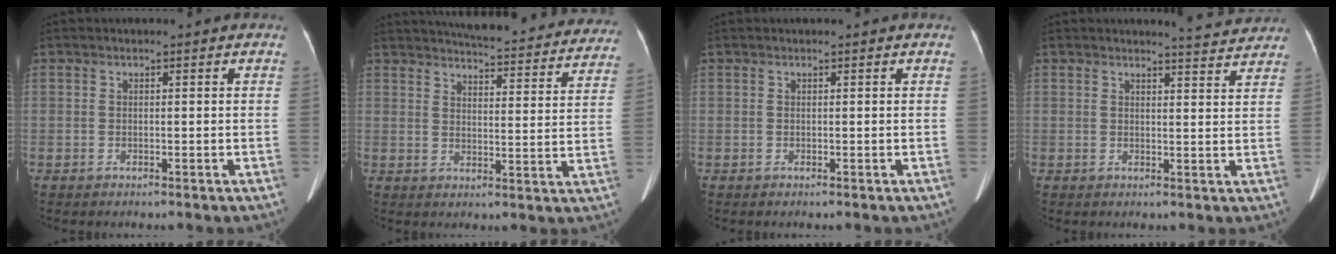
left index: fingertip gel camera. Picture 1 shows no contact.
{"total": 26.3, "force": [24.4, 4.5, 8.9], "torque": [-0.125, -0.049, 0.284]}
{"total": 0.0}
{"total": 4.6, "force": [4.6, 0.2, 0.5], "torque": [-0.014, -0.010, 0.045]}